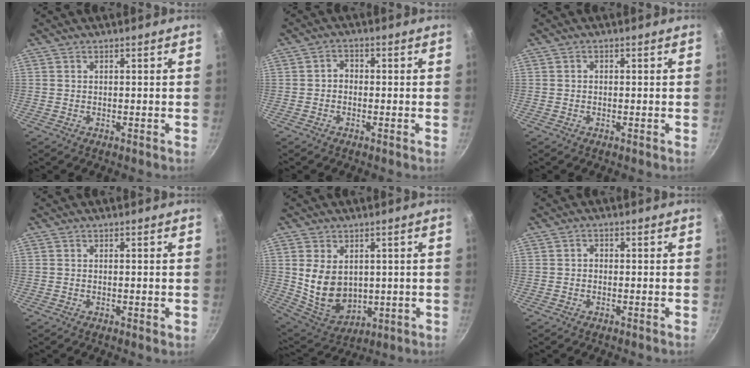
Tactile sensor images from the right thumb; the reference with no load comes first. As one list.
[{"total": 2.2, "force": [-0.5, 1.8, 1.2], "torque": [-0.011, 0.012, -0.013]}, {"total": 0.8, "force": [-0.1, 0.7, 0.3], "torque": [-0.006, 0.004, -0.001]}, {"total": 1.2, "force": [-0.2, 0.4, 1.2], "torque": [-0.017, -0.001, -0.003]}, {"total": 12.1, "force": [1.6, 8.9, 8.1], "torque": [-0.122, -0.023, 0.058]}, {"total": 1.4, "force": [-0.2, 1.2, 0.7], "torque": [-0.011, 0.006, -0.006]}]